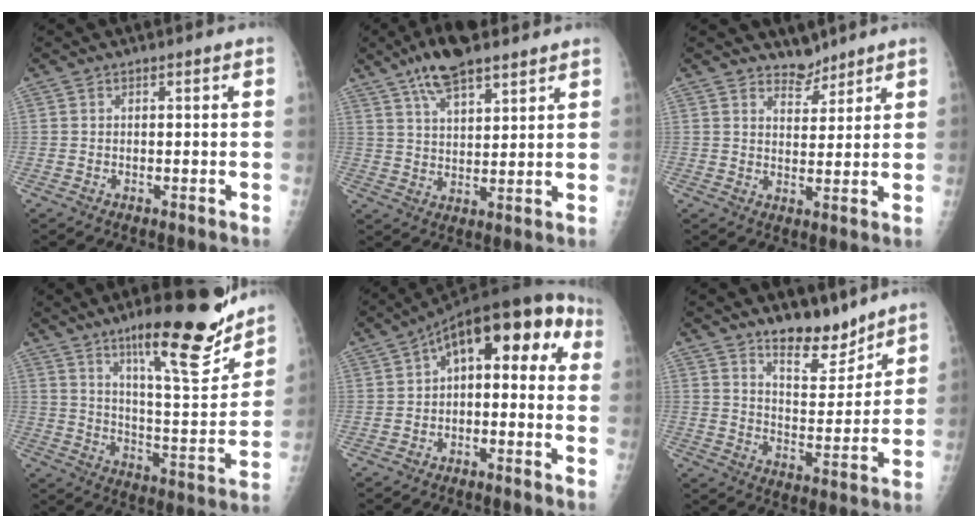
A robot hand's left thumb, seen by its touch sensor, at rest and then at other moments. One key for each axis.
{"total": 10.7, "fx": 7.6, "fy": 3.8, "fz": 6.5, "tx": -0.098, "ty": -0.025, "tz": 0.134}
{"total": 3.5, "fx": 3.1, "fy": 1.5, "fz": -0.1, "tx": 0.023, "ty": -0.028, "tz": 0.052}
{"total": 19.5, "fx": 13.6, "fy": 3.9, "fz": 13.4, "tx": -0.163, "ty": -0.086, "tz": 0.215}
{"total": 13.1, "fx": 1.5, "fy": 7.0, "fz": 11.0, "tx": -0.110, "ty": 0.053, "tz": 0.009}
{"total": 9.5, "fx": 8.0, "fy": 3.2, "fz": 3.9, "tx": -0.035, "ty": -0.068, "tz": 0.137}